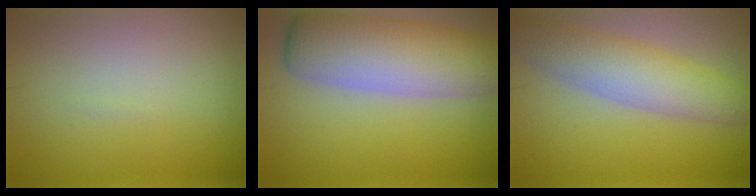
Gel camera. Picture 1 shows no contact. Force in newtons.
{"total": 9.0, "press": 9.0, "slide": 0.4}
{"total": 5.7, "press": 5.7, "slide": 0.3}